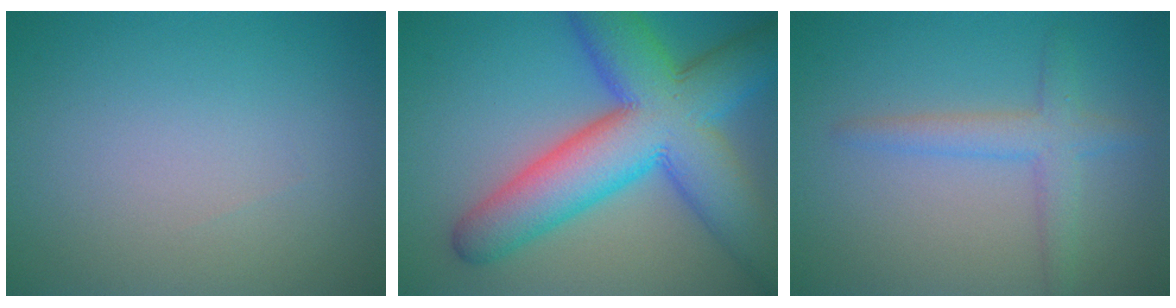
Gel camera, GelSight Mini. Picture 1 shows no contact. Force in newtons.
{"total": 12.7, "press": 12.7, "slide": 0.2}
{"total": 2.8, "press": 2.8, "slide": 0.1}